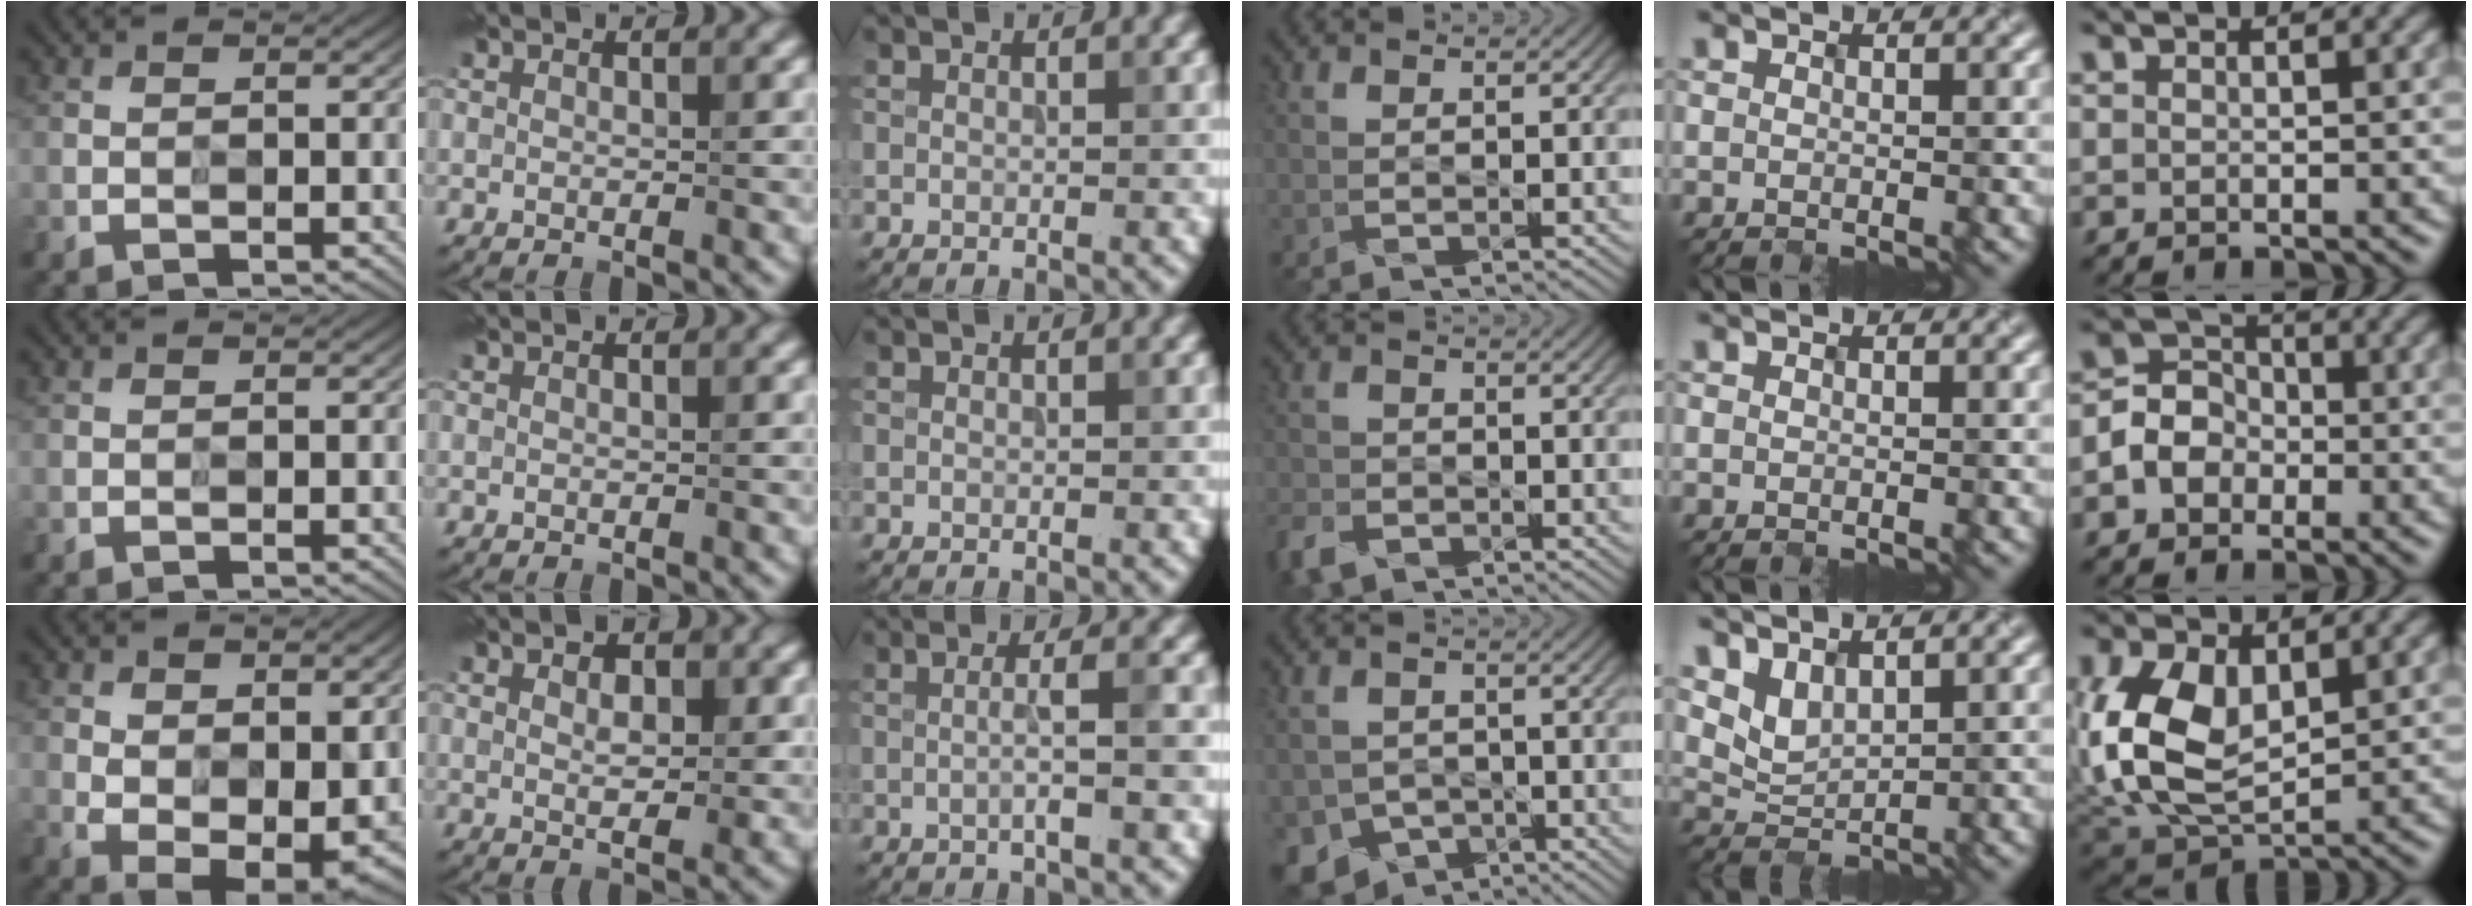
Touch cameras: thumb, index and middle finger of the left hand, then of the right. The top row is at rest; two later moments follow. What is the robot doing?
{"motion": "wipe", "object": "whiteboard"}